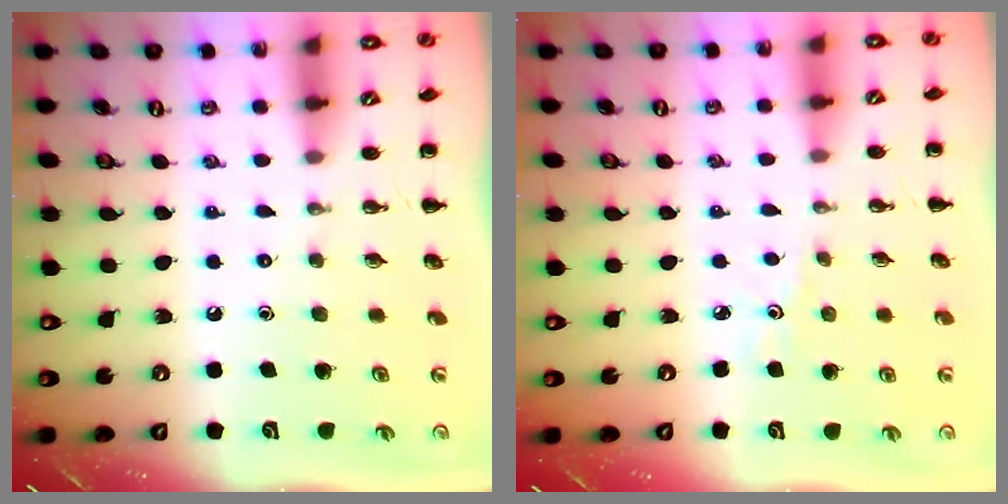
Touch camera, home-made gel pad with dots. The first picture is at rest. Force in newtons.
{"total": 2.2, "press": 2.1, "slide": 0.7}